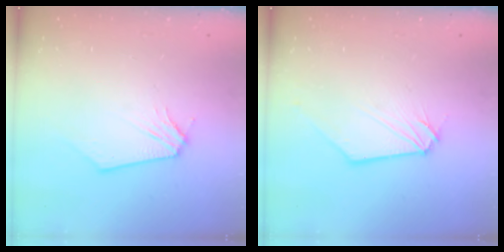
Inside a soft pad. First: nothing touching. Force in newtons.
{"total": 1.1, "press": 1.1, "slide": 0.1}